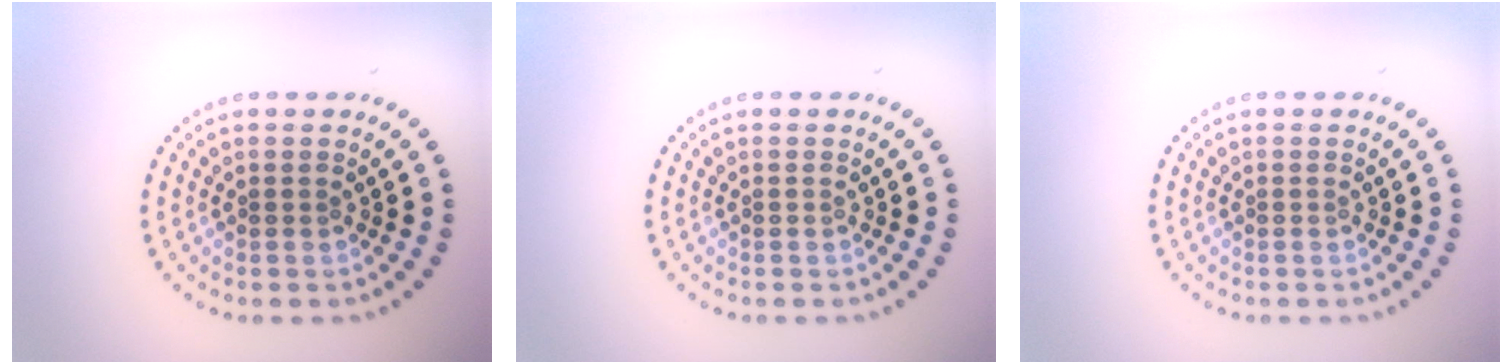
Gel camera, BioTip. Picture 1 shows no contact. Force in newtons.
{"total": 0.0}
{"total": 0.0}